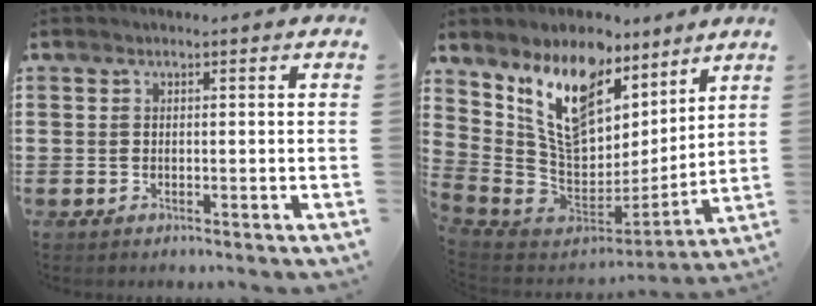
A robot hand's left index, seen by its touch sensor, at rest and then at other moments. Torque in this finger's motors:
{"motor_torque": [2.14, 0.00, 1.05, 0.21]}